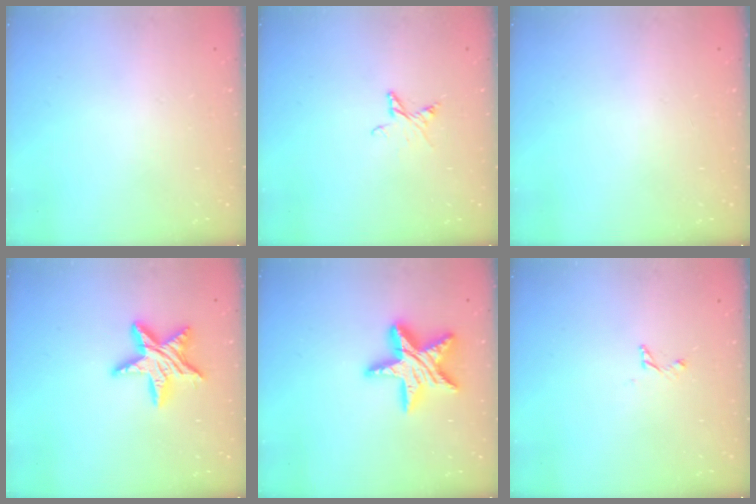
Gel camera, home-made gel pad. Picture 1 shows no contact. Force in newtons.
{"total": 4.5, "press": 4.4, "slide": 0.4}
{"total": 0.0}
{"total": 12.9, "press": 12.9, "slide": 0.8}
{"total": 17.7, "press": 17.6, "slide": 0.9}
{"total": 3.3, "press": 3.3, "slide": 0.2}